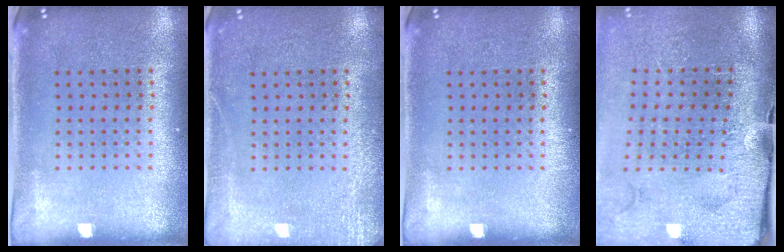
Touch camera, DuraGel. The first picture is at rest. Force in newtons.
{"total": 2.8, "press": 2.7, "slide": 0.4}
{"total": 0.0}
{"total": 4.5, "press": 3.5, "slide": 2.9}